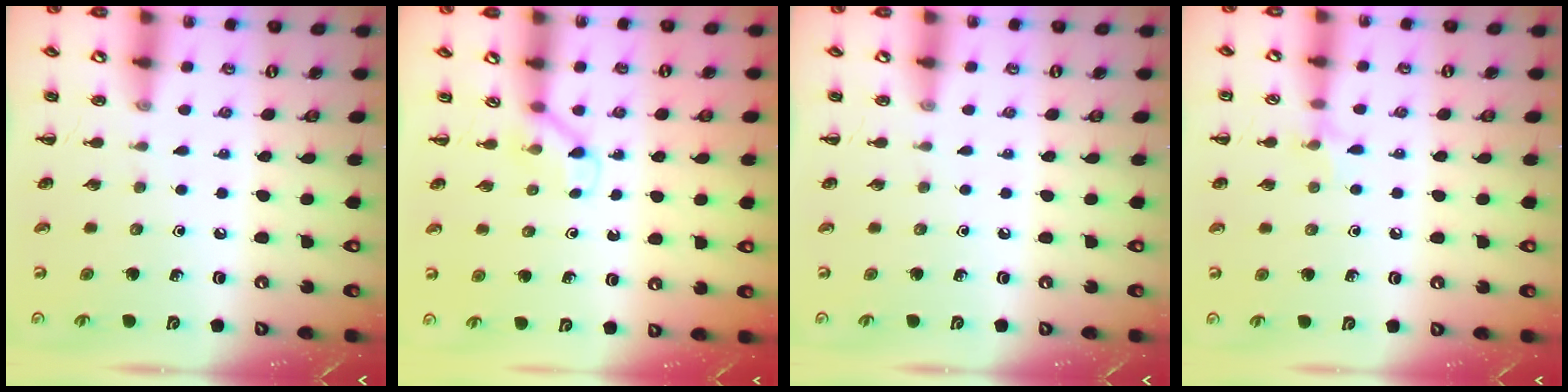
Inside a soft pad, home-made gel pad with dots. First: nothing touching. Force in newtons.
{"total": 3.0, "press": 2.8, "slide": 1.1}
{"total": 0.0}
{"total": 5.8, "press": 5.4, "slide": 2.2}